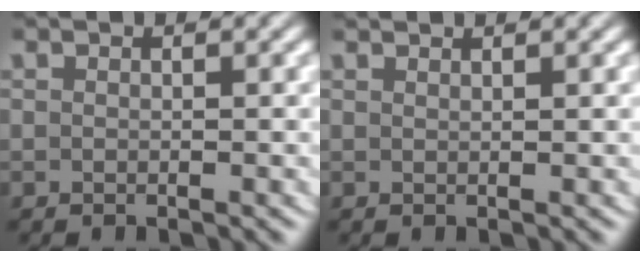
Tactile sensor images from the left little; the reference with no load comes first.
{"total": 1.2, "force": [1.1, -0.4, 0.1], "torque": [0.005, -0.001, 0.020]}